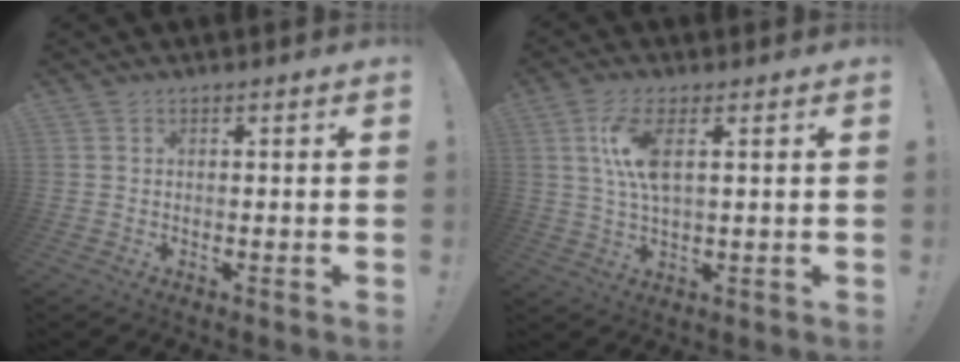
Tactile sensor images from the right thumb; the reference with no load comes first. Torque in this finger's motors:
{"motor_torque": [0.15, 0.12, 1.15, 0.19, 0.34]}